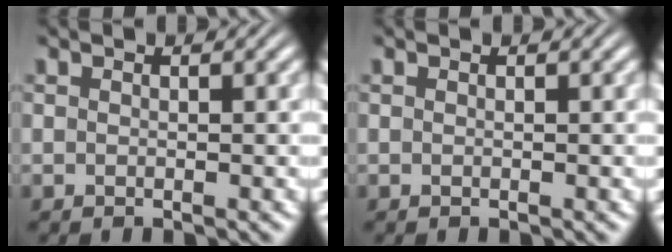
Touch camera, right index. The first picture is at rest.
{"total": 0.0}